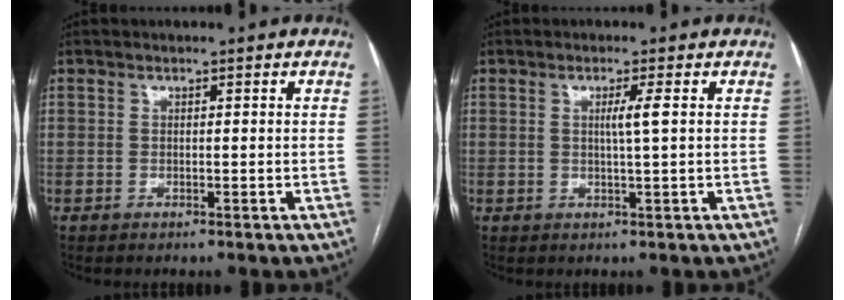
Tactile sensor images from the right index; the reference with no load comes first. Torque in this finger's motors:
{"motor_torque": [0.41, -0.24, -0.01, 0.06]}